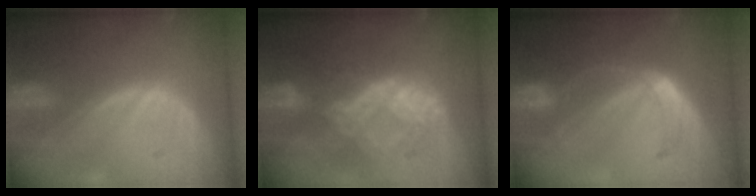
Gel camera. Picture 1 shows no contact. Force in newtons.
{"total": 8.0, "press": 7.4, "slide": 2.9}
{"total": 5.9, "press": 5.1, "slide": 2.9}